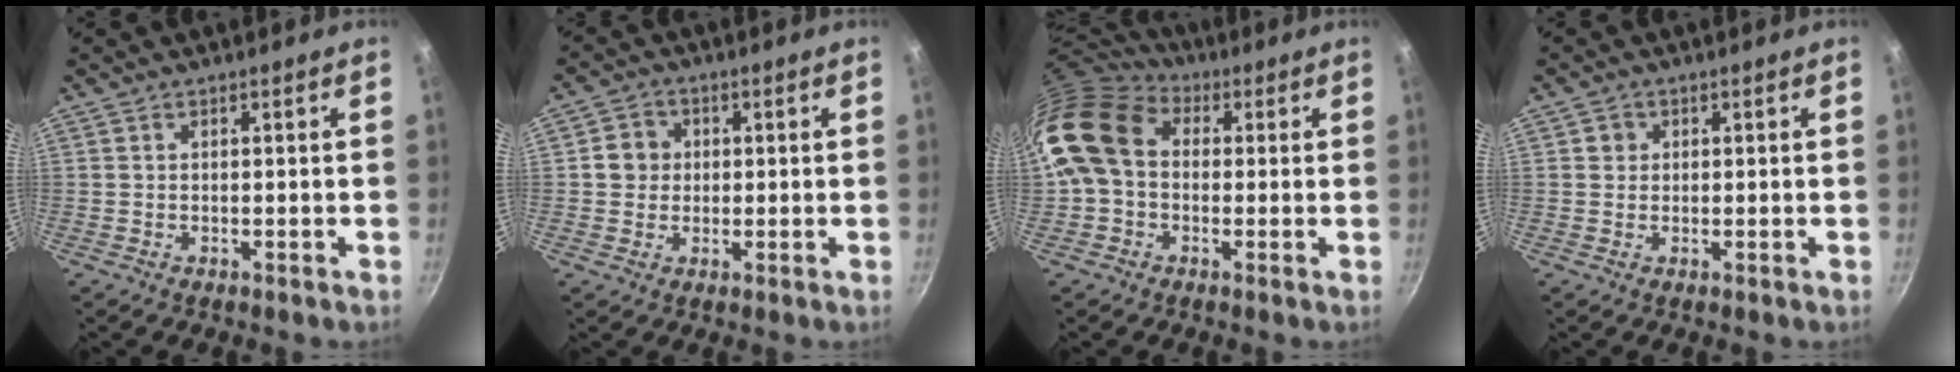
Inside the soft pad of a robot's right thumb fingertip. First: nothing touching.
{"total": 4.6, "force": [0.4, 4.3, 1.5], "torque": [0.002, 0.005, -0.002]}
{"total": 14.0, "force": [1.2, 10.6, 9.0], "torque": [-0.149, 0.025, 0.004]}
{"total": 1.8, "force": [0.4, 1.8, 0.4], "torque": [0.002, 0.003, 0.004]}